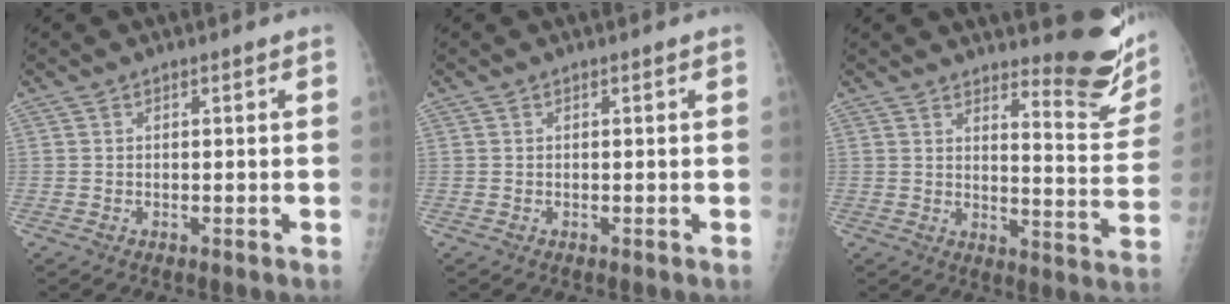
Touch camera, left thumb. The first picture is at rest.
{"total": 0.0}
{"total": 12.8, "force": [10.2, 2.7, 7.2], "torque": [-0.065, -0.105, 0.126]}